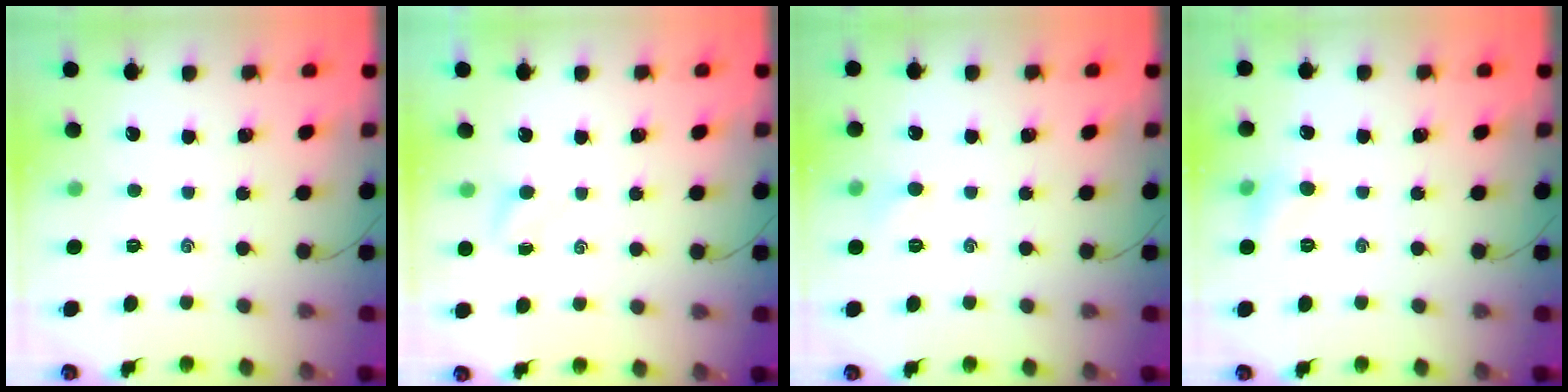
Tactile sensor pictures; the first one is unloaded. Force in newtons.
{"total": 2.9, "press": 2.7, "slide": 1.1}
{"total": 3.8, "press": 3.6, "slide": 1.2}
{"total": 5.4, "press": 5.2, "slide": 1.7}